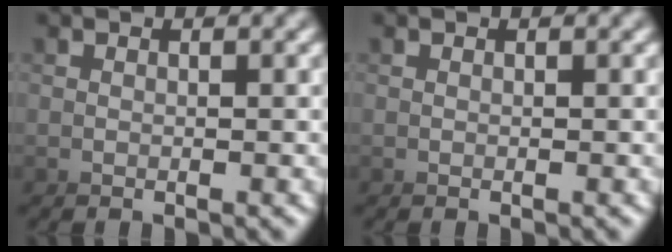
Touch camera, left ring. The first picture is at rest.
{"total": 0.0}